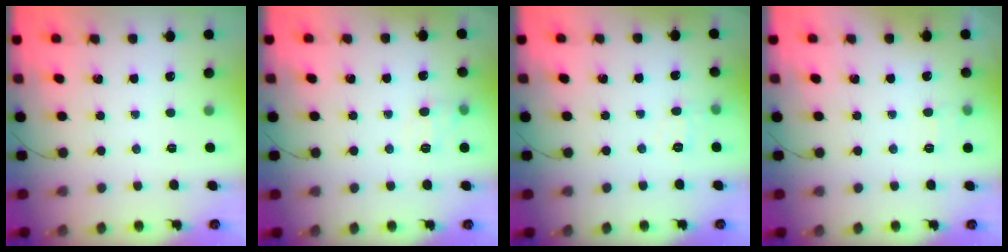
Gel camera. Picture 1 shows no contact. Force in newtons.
{"total": 7.7, "press": 7.6, "slide": 1.5}
{"total": 4.9, "press": 4.7, "slide": 1.4}
{"total": 4.5, "press": 4.0, "slide": 2.1}